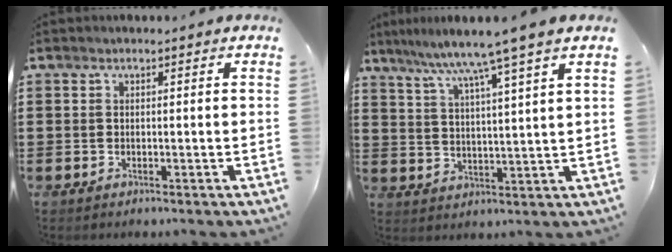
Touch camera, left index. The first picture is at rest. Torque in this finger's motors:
{"motor_torque": [0.93, -1.20, 1.05, 0.21]}